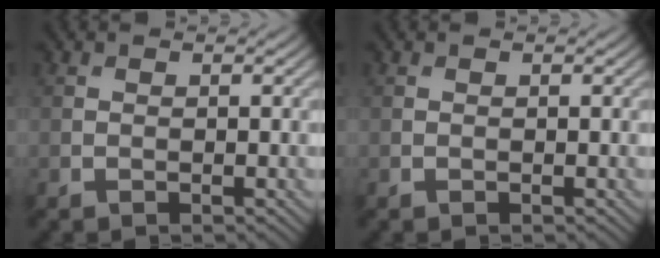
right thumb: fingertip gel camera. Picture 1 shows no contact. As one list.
[{"total": 0.0}]